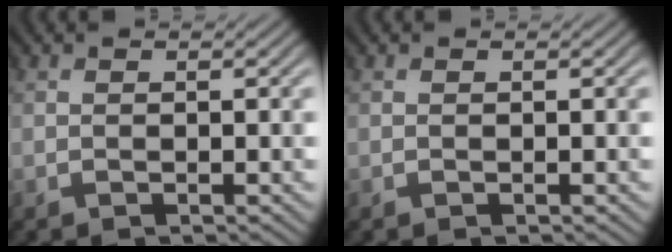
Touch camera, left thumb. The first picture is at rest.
{"total": 0.0}